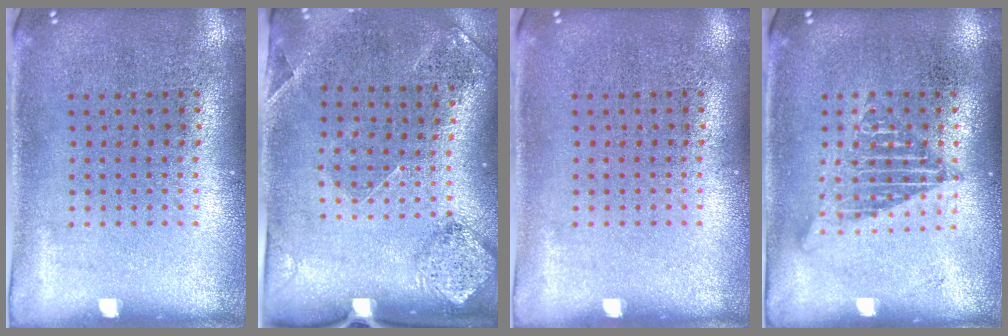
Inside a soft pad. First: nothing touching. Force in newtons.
{"total": 1.7, "press": 1.4, "slide": 1.0}
{"total": 0.0}
{"total": 1.3, "press": 1.3, "slide": 0.1}